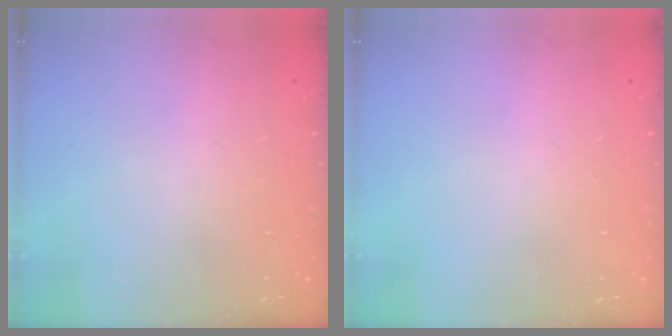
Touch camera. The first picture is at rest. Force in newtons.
{"total": 0.0}